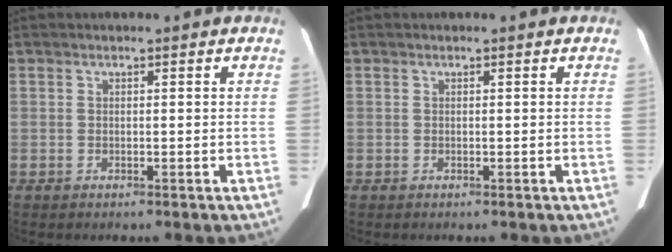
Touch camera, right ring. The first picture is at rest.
{"total": 0.0}